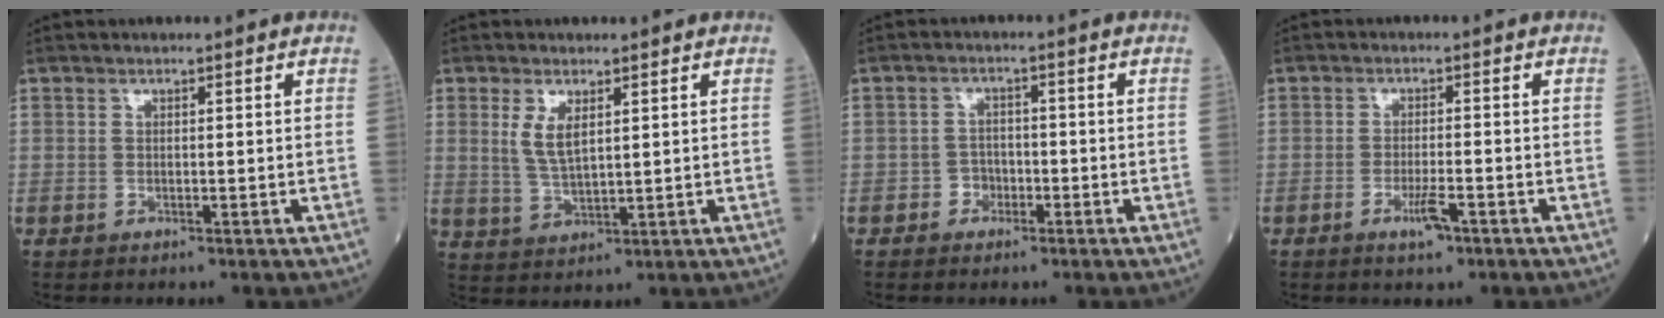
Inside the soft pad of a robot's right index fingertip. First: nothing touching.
{"total": 4.6, "force": [1.8, 1.6, 4.0], "torque": [-0.085, -0.004, 0.042]}
{"total": 2.4, "force": [-1.2, 2.0, 0.6], "torque": [-0.004, 0.011, -0.025]}
{"total": 3.1, "force": [-1.7, 0.6, 2.6], "torque": [-0.048, -0.001, -0.027]}